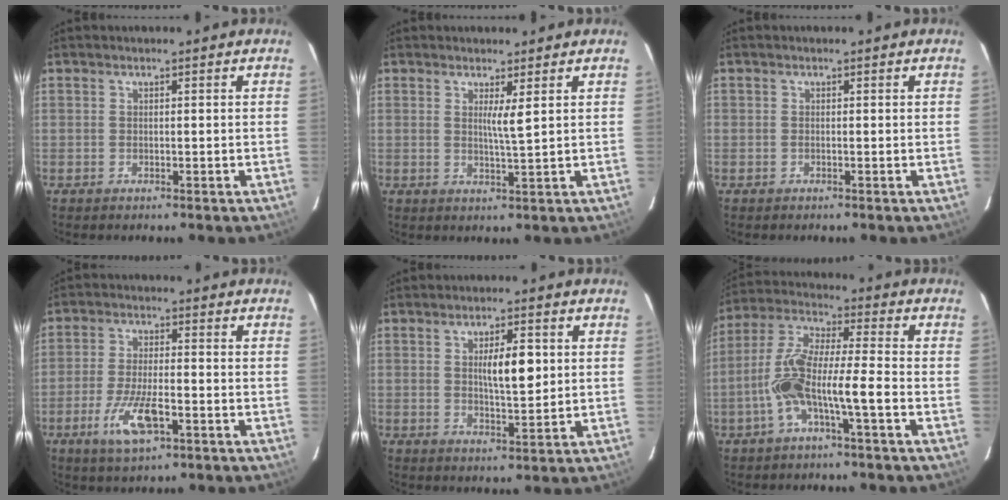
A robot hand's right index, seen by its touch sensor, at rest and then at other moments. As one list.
[{"total": 2.4, "force": [1.0, -0.4, 2.1], "torque": [-0.041, -0.009, 0.020]}, {"total": 0.0}, {"total": 7.8, "force": [-3.4, 2.0, 6.7], "torque": [-0.135, -0.012, -0.058]}, {"total": 6.0, "force": [1.1, 1.5, 5.7], "torque": [-0.093, 0.002, 0.022]}, {"total": 10.7, "force": [-3.7, 1.2, 10.0], "torque": [-0.211, 0.022, -0.073]}]